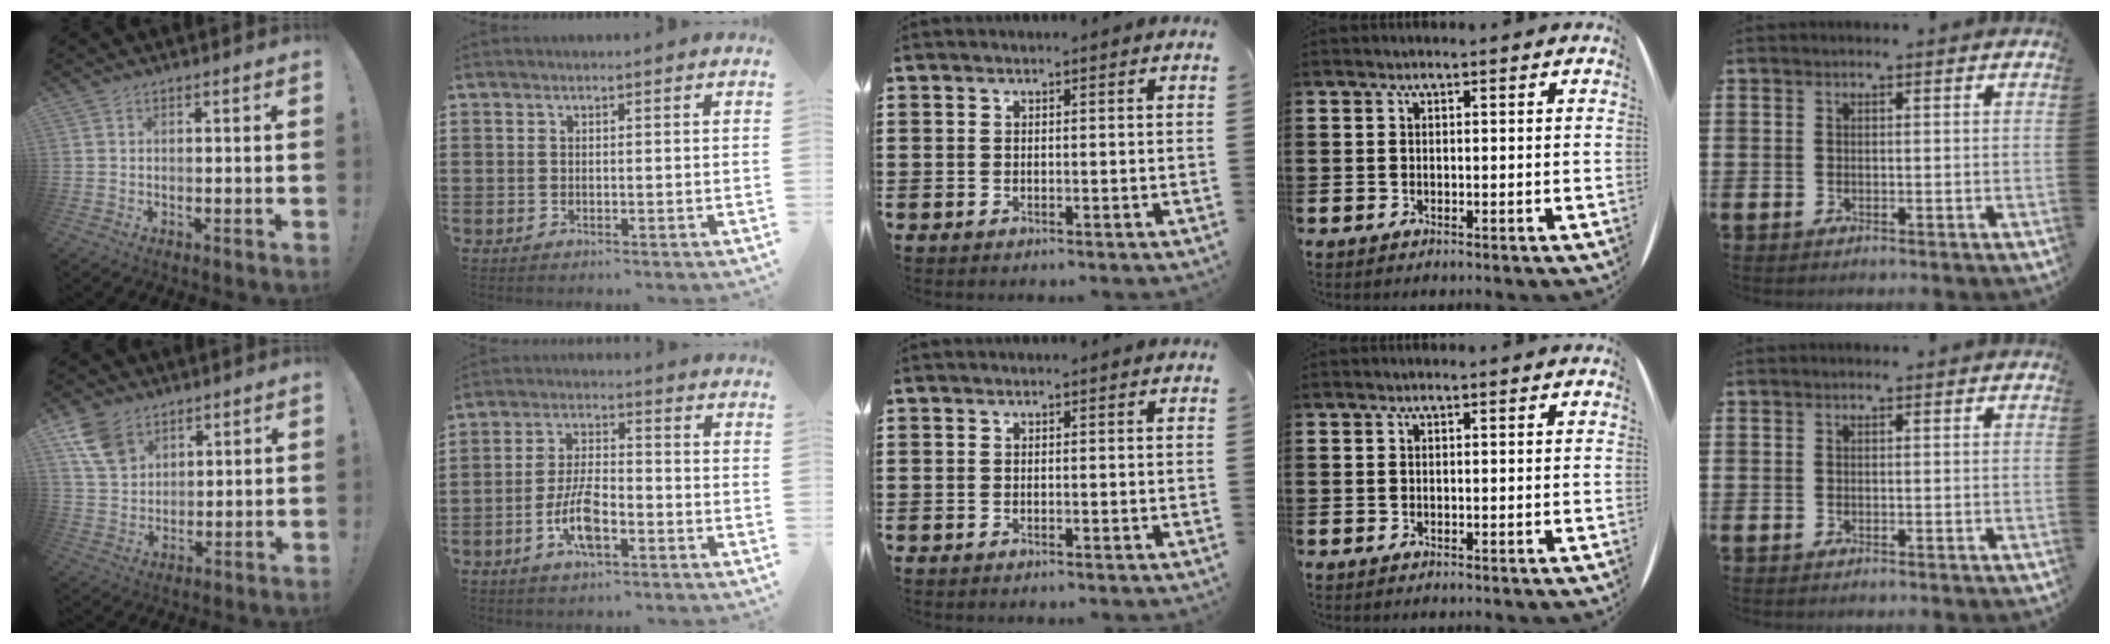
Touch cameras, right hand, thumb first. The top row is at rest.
{"thumb": {"total": 10.5, "force": [6.3, 7.1, 4.4], "torque": [-0.078, -0.026, 0.128]}, "index": {"total": 7.5, "force": [-3.2, 3.0, 6.1], "torque": [-0.141, -0.003, -0.064]}}